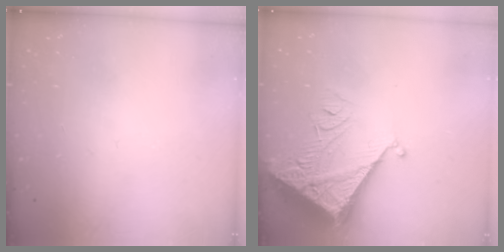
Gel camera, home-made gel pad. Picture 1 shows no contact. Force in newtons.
{"total": 7.4, "press": 7.3, "slide": 0.8}